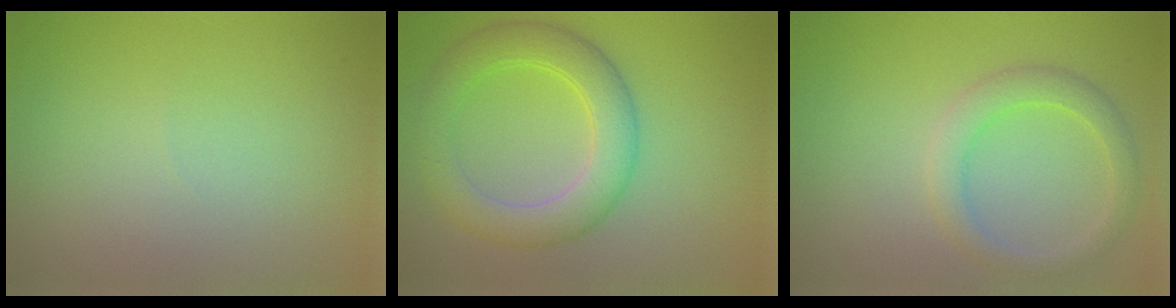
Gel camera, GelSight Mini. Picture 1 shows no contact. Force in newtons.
{"total": 5.5, "press": 5.5, "slide": 0.3}
{"total": 2.9, "press": 2.9, "slide": 0.1}